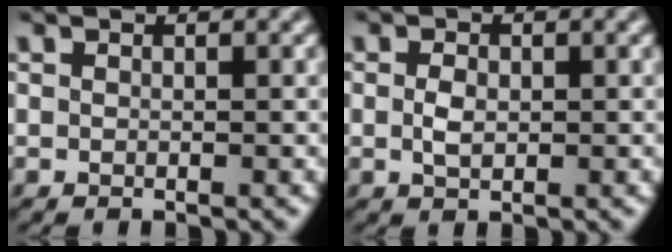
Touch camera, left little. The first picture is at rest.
{"total": 1.0, "force": [-0.3, 0.6, 0.8], "torque": [-0.020, 0.003, -0.010]}